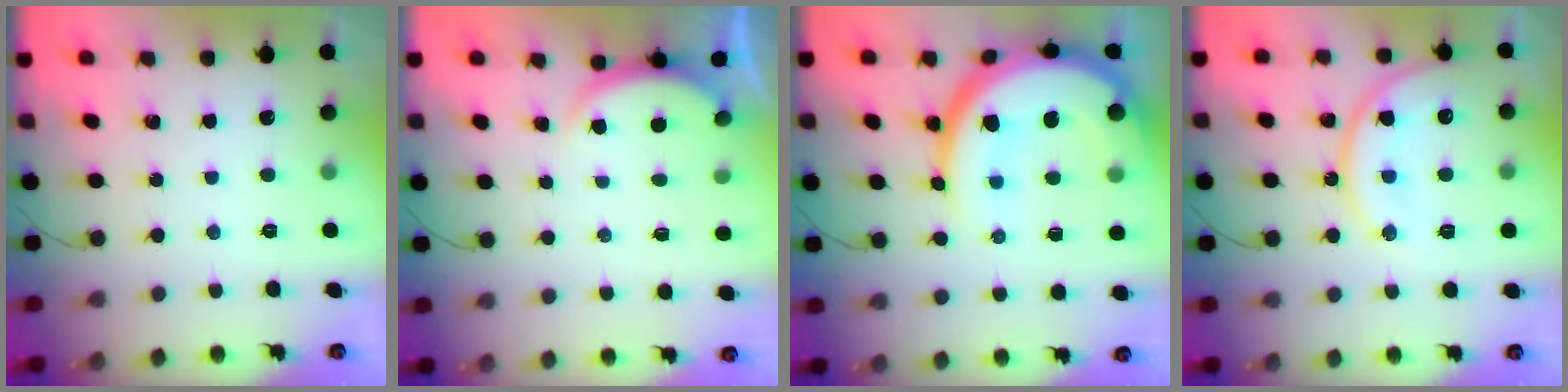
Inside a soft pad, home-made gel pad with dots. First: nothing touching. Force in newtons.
{"total": 2.2, "press": 2.2, "slide": 0.6}
{"total": 22.7, "press": 22.6, "slide": 1.7}
{"total": 13.5, "press": 13.5, "slide": 1.2}